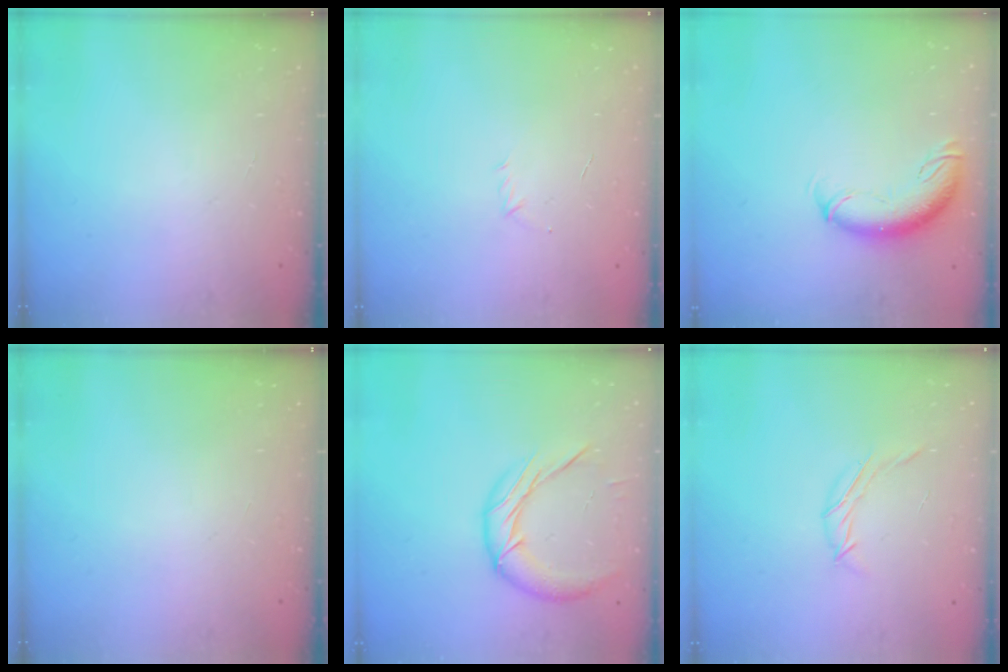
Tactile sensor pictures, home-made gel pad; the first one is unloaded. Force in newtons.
{"total": 2.9, "press": 2.8, "slide": 0.7}
{"total": 10.2, "press": 10.0, "slide": 2.3}
{"total": 0.0}
{"total": 13.1, "press": 13.0, "slide": 1.0}
{"total": 6.1, "press": 5.9, "slide": 1.4}